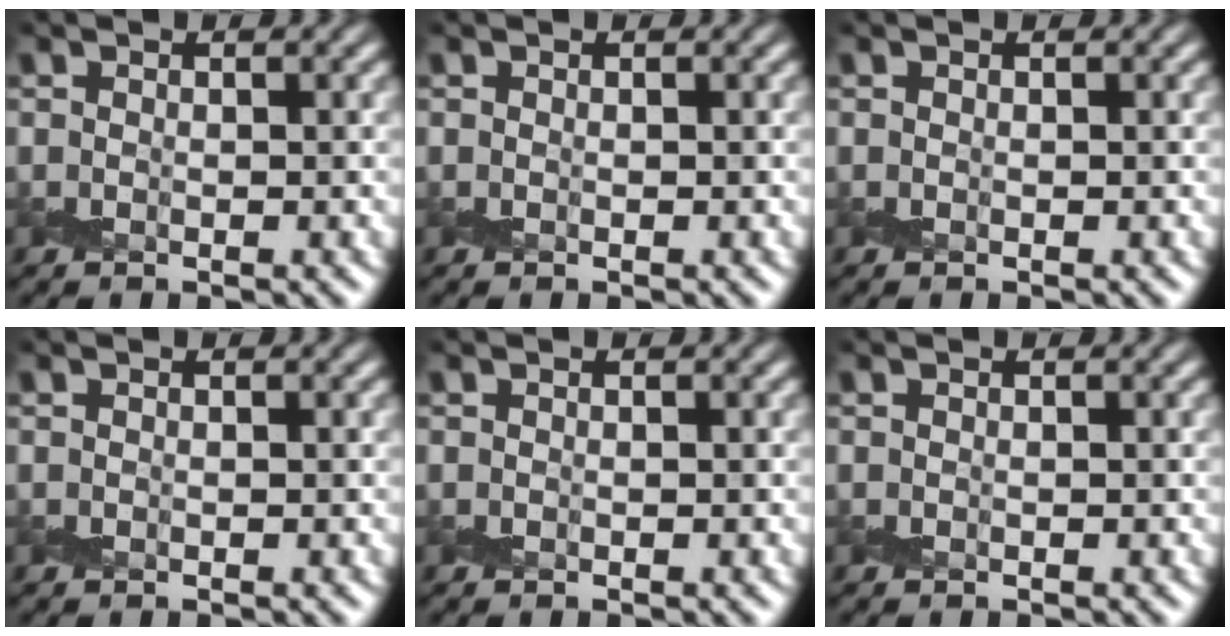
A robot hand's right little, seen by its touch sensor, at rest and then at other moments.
{"total": 0.0}
{"total": 0.0}
{"total": 0.0}
{"total": 0.0}
{"total": 0.0}